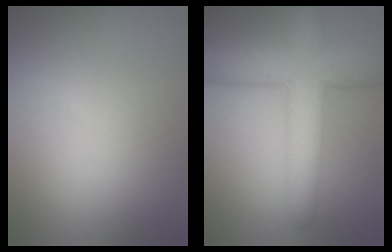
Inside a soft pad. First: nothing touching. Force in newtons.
{"total": 7.7, "press": 7.7, "slide": 0.2}